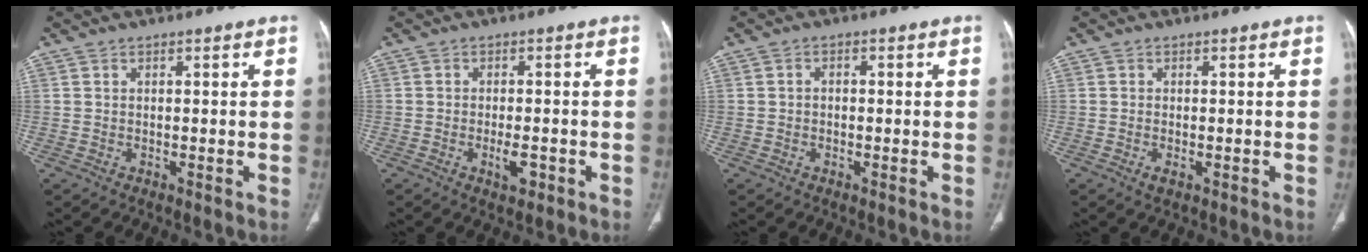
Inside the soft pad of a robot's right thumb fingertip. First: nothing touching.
{"total": 3.3, "force": [-1.3, 1.5, 2.6], "torque": [-0.040, 0.001, -0.017]}
{"total": 1.1, "force": [-0.2, 0.9, 0.6], "torque": [-0.006, 0.004, -0.006]}
{"total": 1.5, "force": [-0.6, 0.7, 1.2], "torque": [-0.025, -0.002, -0.010]}